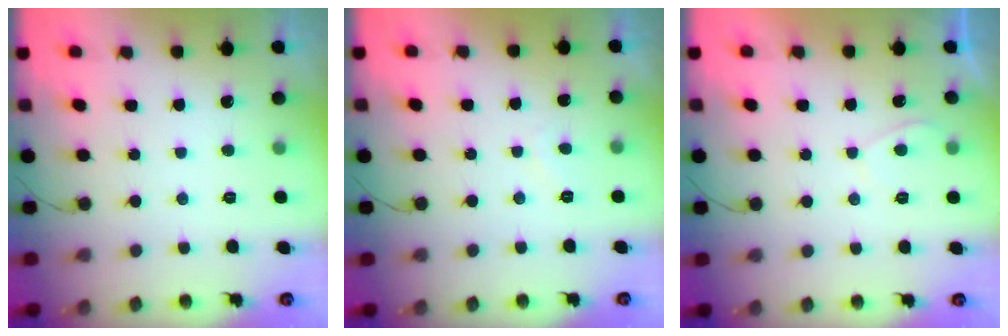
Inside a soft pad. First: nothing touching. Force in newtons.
{"total": 1.3, "press": 1.1, "slide": 0.5}
{"total": 1.1, "press": 1.0, "slide": 0.5}